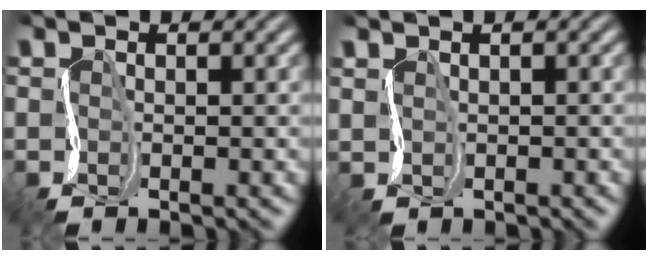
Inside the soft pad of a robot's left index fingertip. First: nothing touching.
{"total": 1.1, "force": [1.1, 0.2, -0.2], "torque": [0.005, 0.007, 0.020]}